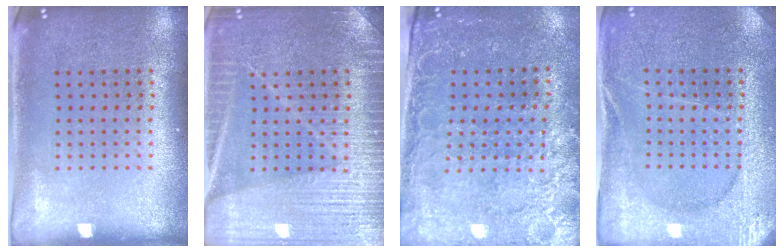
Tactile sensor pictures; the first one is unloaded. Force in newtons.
{"total": 3.7, "press": 3.7, "slide": 0.6}
{"total": 3.0, "press": 2.8, "slide": 1.1}
{"total": 3.0, "press": 2.9, "slide": 0.4}